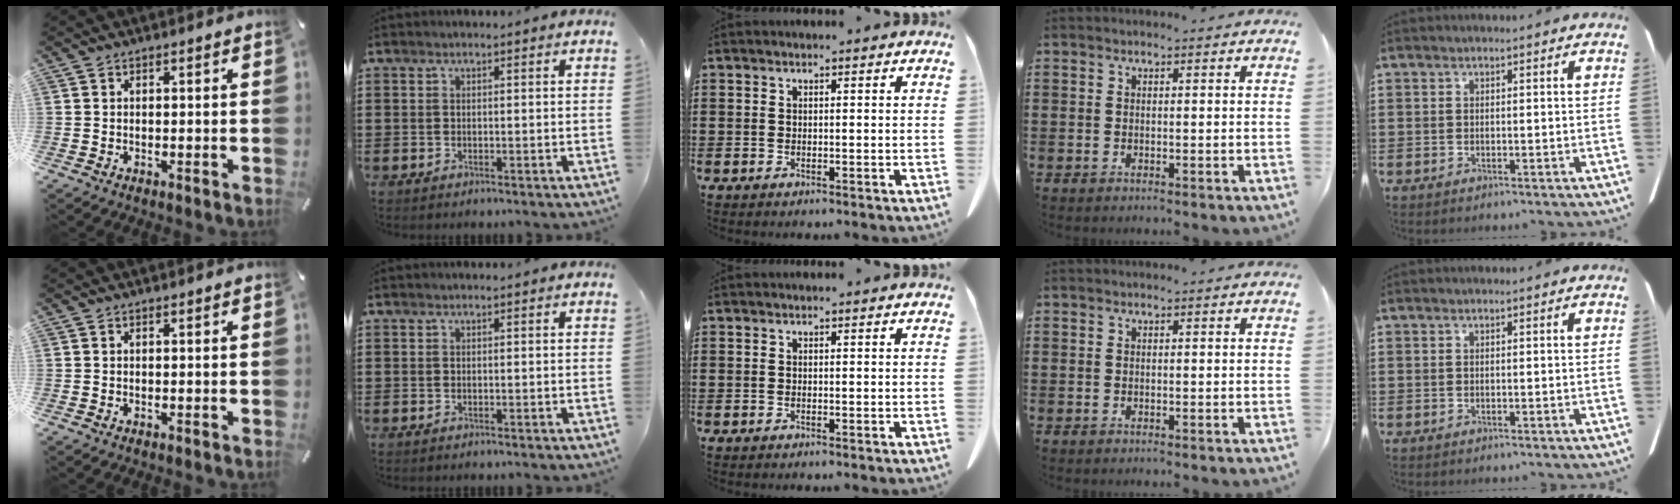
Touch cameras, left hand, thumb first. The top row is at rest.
{}